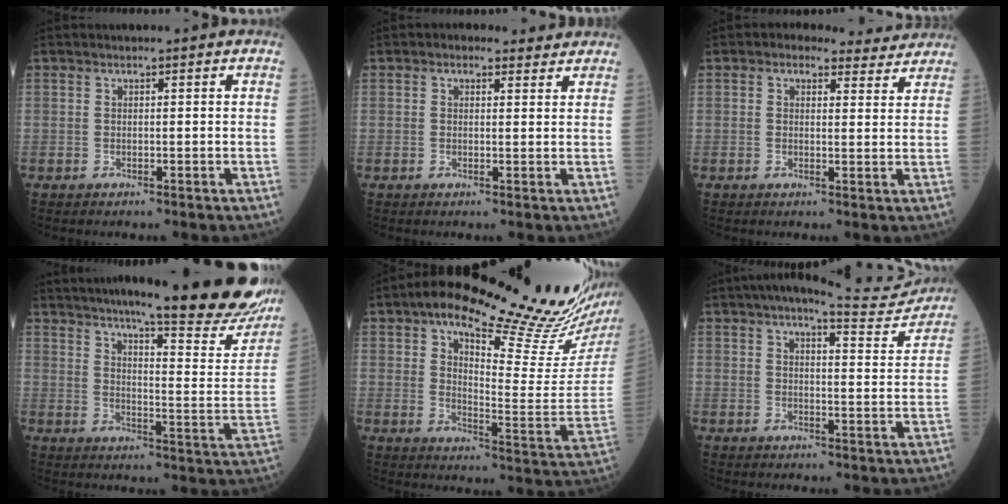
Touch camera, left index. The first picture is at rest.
{"total": 3.4, "force": [2.6, 2.0, 1.0], "torque": [-0.017, 0.023, 0.041]}
{"total": 6.9, "force": [6.0, 3.1, 1.4], "torque": [-0.010, 0.023, 0.072]}
{"total": 26.3, "force": [21.5, 2.6, 14.8], "torque": [-0.215, -0.065, 0.274]}
{"total": 23.9, "force": [19.3, 1.5, 13.9], "torque": [-0.195, -0.040, 0.259]}
{"total": 12.3, "force": [11.2, 1.6, 4.7], "torque": [-0.065, -0.002, 0.142]}